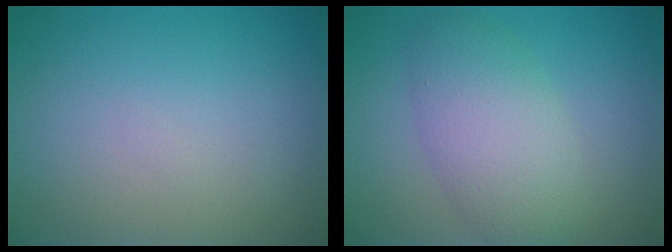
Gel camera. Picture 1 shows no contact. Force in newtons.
{"total": 5.2, "press": 5.2, "slide": 0.1}